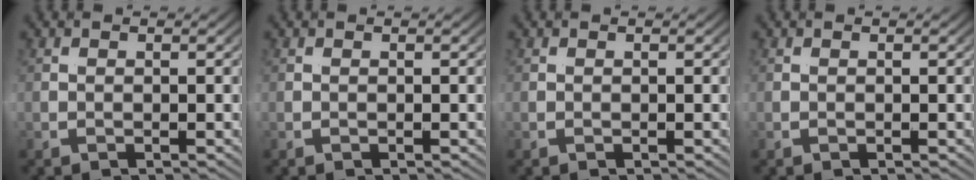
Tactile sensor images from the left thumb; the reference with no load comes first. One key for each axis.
{"total": 0.0}
{"total": 0.0}
{"total": 0.0}